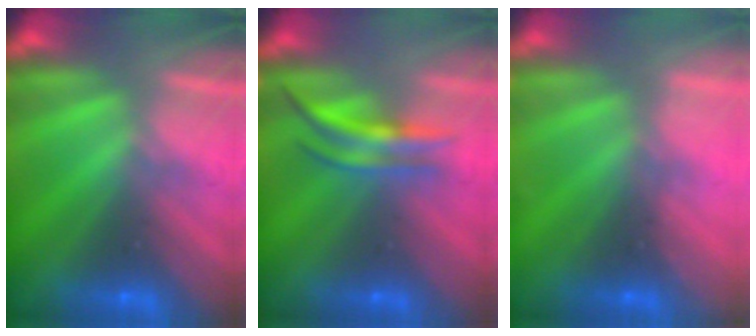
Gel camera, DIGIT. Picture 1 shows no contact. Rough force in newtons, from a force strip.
{"total": 4.1}
{"total": 2.3}